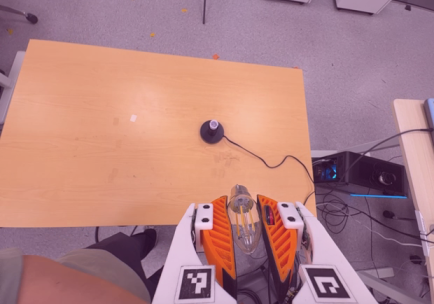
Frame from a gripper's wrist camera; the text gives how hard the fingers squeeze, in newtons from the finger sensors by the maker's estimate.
{"total": 17.9, "left": 19.0, "right": 16.8}